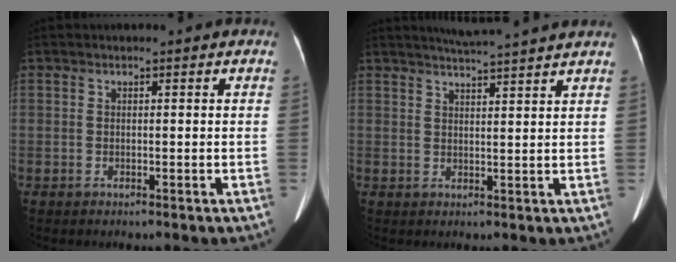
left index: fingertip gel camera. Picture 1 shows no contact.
{"total": 8.5, "force": [7.8, -1.0, 3.2], "torque": [-0.053, 0.016, 0.099]}